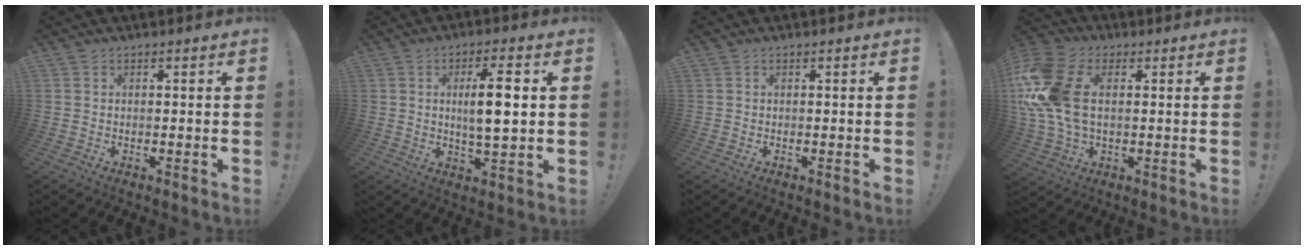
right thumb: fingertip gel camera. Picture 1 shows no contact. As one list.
[{"total": 9.7, "force": [1.5, 2.1, 9.4], "torque": [-0.154, -0.005, 0.016]}, {"total": 0.0}, {"total": 18.4, "force": [2.5, 12.0, 13.7], "torque": [-0.287, 0.003, 0.047]}]